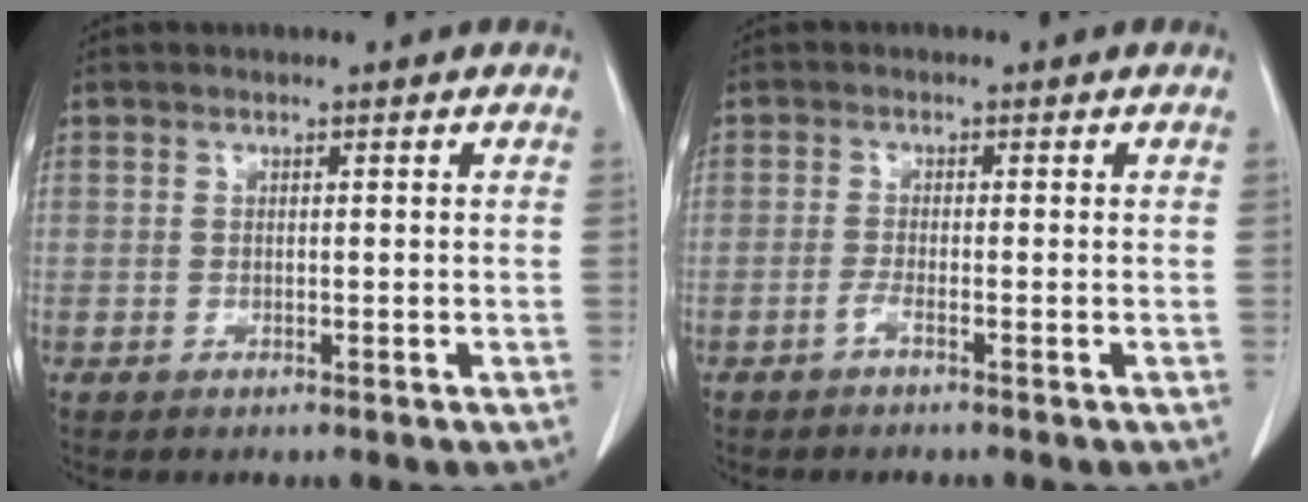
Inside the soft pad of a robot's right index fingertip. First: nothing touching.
{"total": 1.2, "force": [-0.9, -0.3, 0.8], "torque": [-0.016, 0.001, -0.020]}